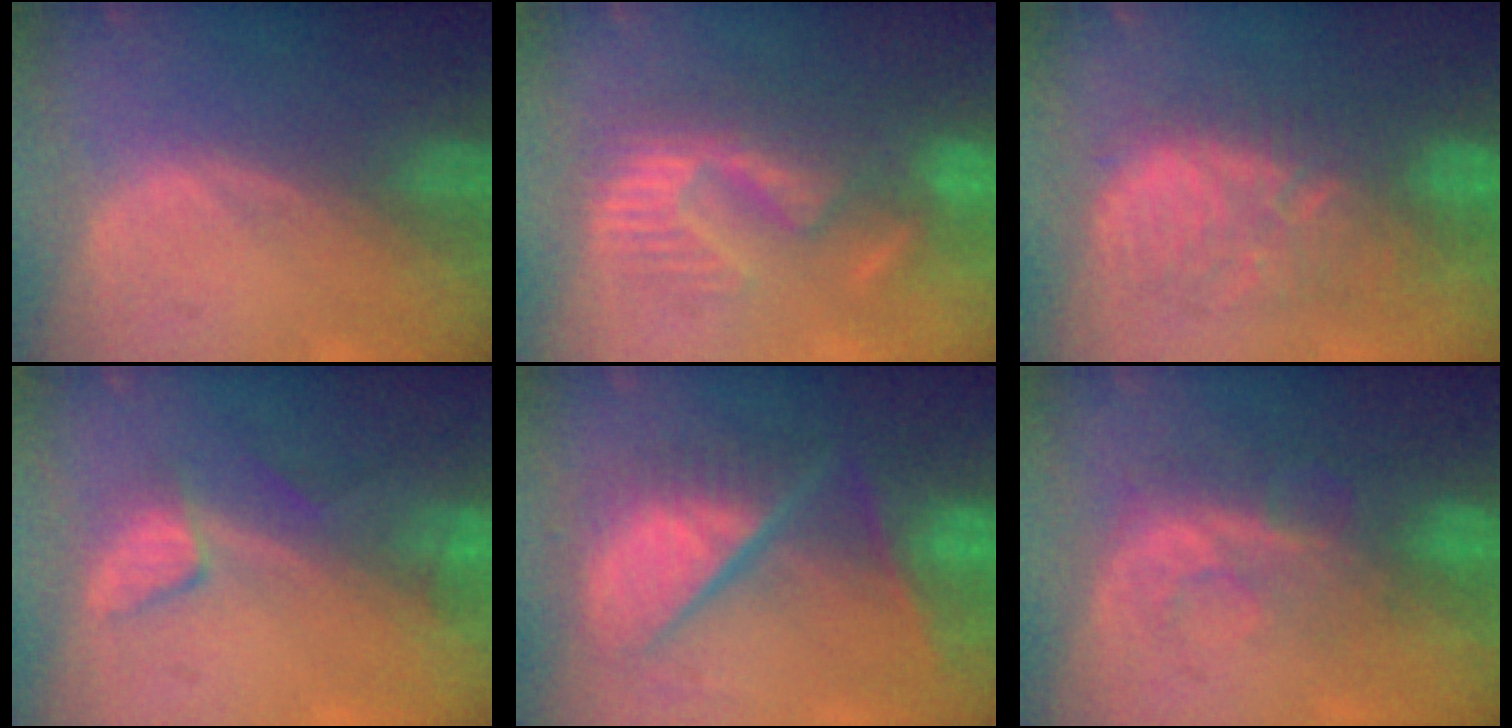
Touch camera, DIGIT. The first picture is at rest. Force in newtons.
{"total": 8.7, "press": 8.6, "slide": 1.5}
{"total": 9.1, "press": 9.1, "slide": 0.3}
{"total": 3.4, "press": 3.4, "slide": 0.3}
{"total": 10.4, "press": 10.3, "slide": 1.3}
{"total": 8.2, "press": 6.9, "slide": 4.4}